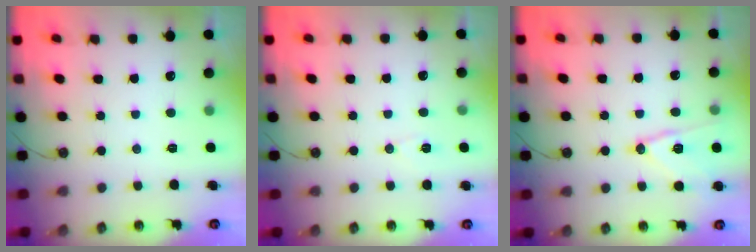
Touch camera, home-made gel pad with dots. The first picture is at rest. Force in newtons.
{"total": 5.9, "press": 5.8, "slide": 1.0}
{"total": 12.6, "press": 12.6, "slide": 0.7}